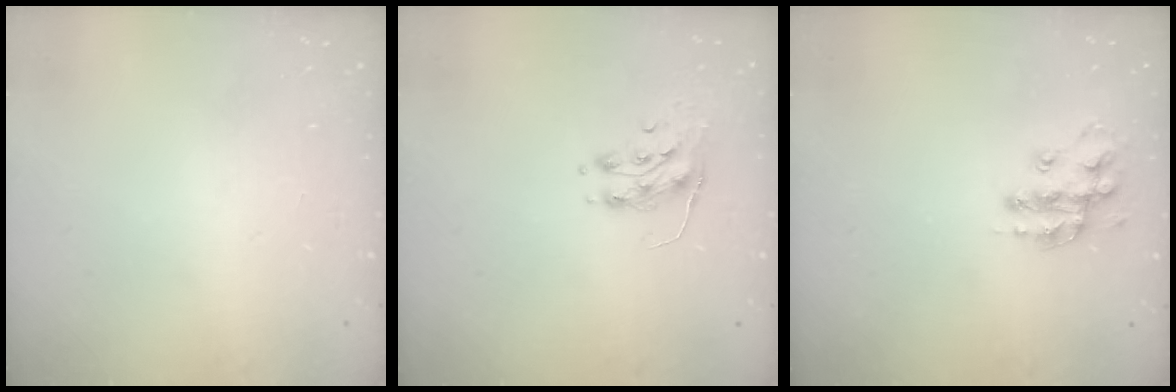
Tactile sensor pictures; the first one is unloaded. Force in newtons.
{"total": 8.9, "press": 8.9, "slide": 0.3}
{"total": 13.8, "press": 13.7, "slide": 0.8}